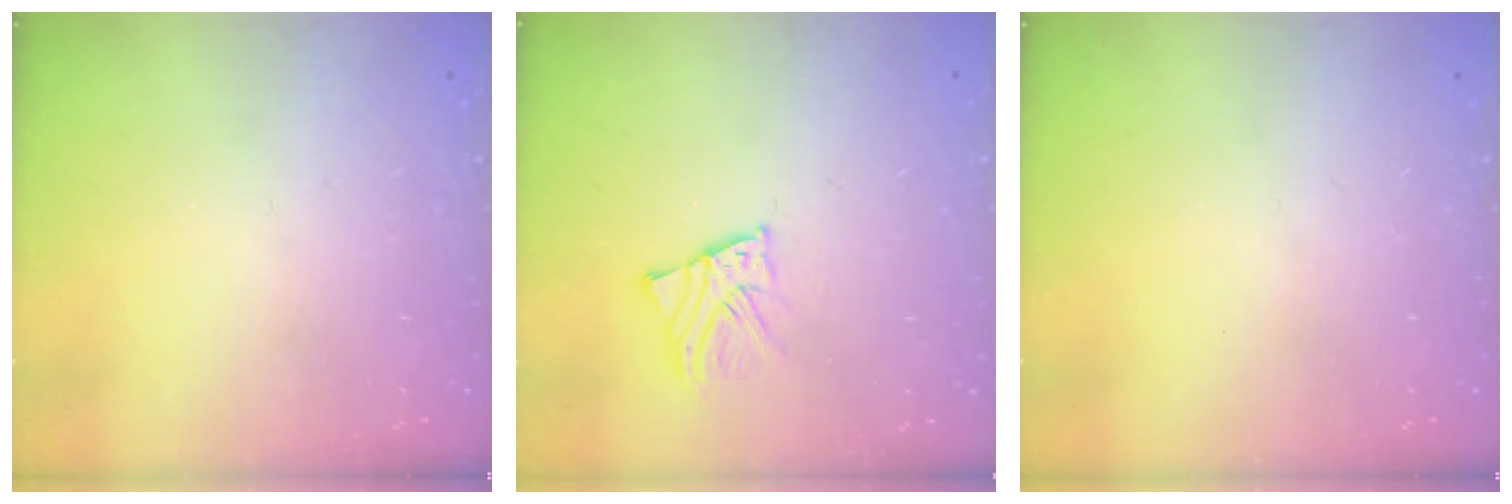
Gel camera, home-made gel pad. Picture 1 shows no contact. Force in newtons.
{"total": 2.3, "press": 2.3, "slide": 0.1}
{"total": 0.0}